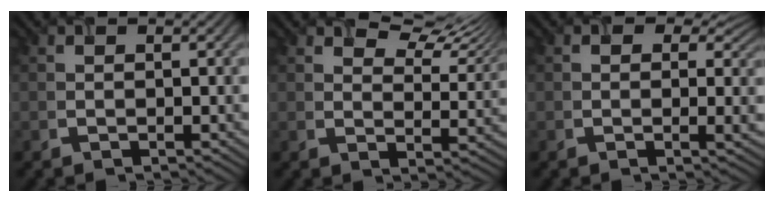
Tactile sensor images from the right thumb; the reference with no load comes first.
{"total": 7.7, "force": [6.2, 2.5, 3.7], "torque": [-0.064, 0.003, 0.097]}
{"total": 3.3, "force": [0.9, 1.9, 2.5], "torque": [-0.031, -0.006, 0.006]}